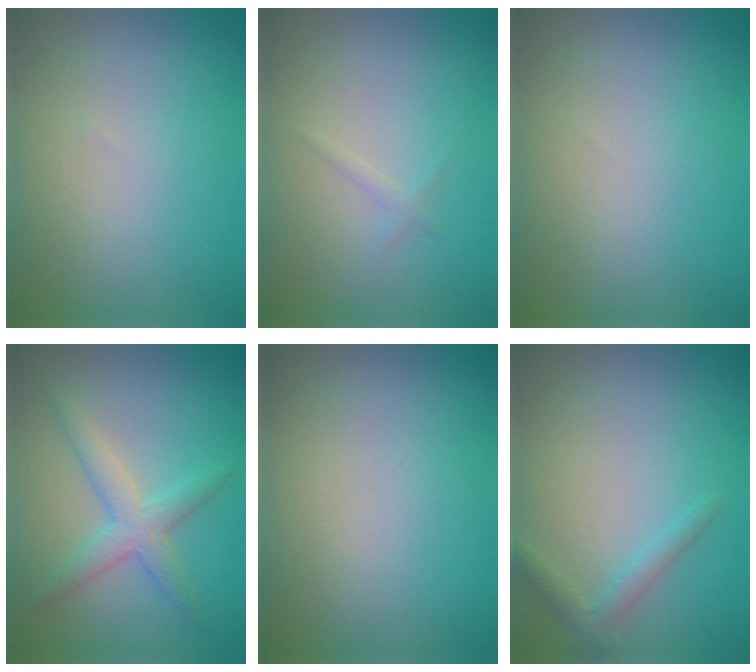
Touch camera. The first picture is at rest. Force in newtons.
{"total": 1.2, "press": 1.2, "slide": 0.2}
{"total": 0.0}
{"total": 3.0, "press": 3.0, "slide": 0.1}
{"total": 0.0}
{"total": 1.6, "press": 1.6, "slide": 0.1}